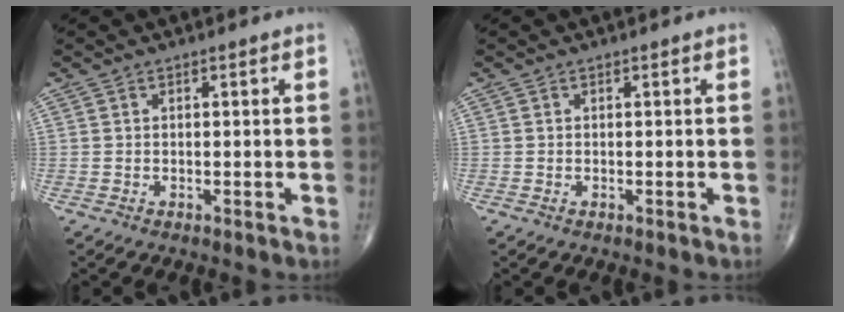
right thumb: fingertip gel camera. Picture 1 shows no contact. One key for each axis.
{"total": 0.0}